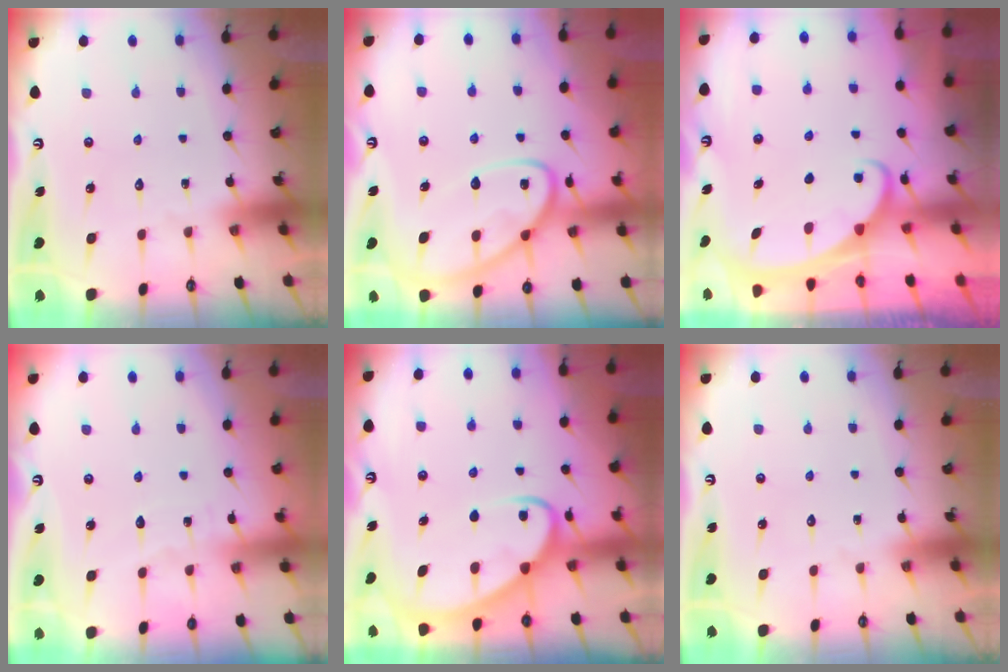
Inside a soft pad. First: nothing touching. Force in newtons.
{"total": 12.7, "press": 12.7, "slide": 1.1}
{"total": 2.5, "press": 2.4, "slide": 0.3}
{"total": 3.9, "press": 3.8, "slide": 0.5}
{"total": 6.1, "press": 6.1, "slide": 0.7}
{"total": 0.0}